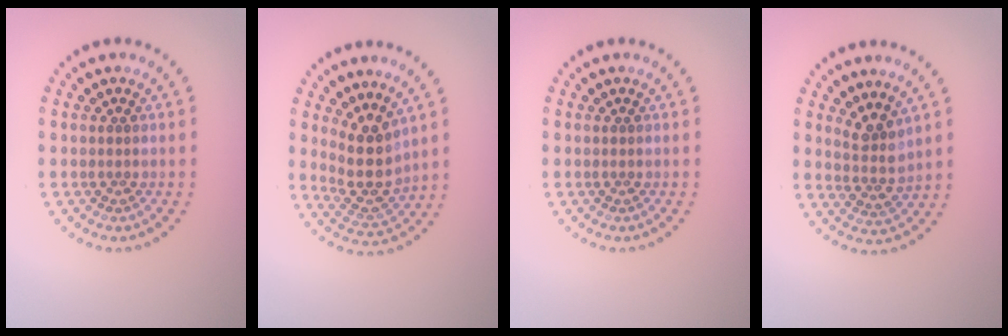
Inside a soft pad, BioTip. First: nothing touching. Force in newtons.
{"total": 4.0, "press": 3.1, "slide": 2.5}
{"total": 0.0}
{"total": 2.7, "press": 2.0, "slide": 1.8}